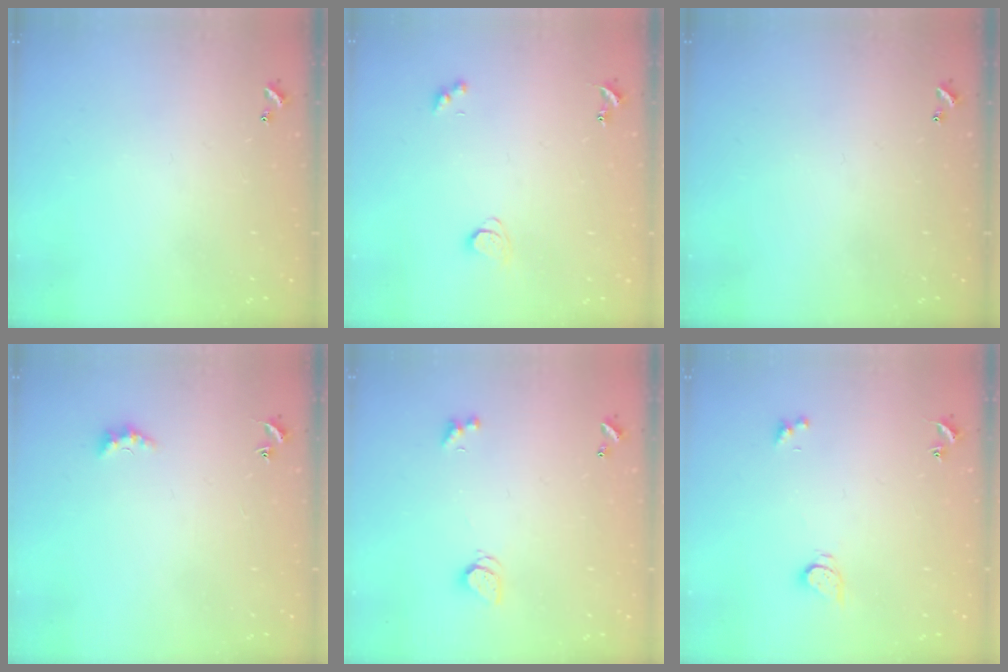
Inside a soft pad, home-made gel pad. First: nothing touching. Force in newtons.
{"total": 1.7, "press": 1.7, "slide": 0.3}
{"total": 0.0}
{"total": 2.4, "press": 2.4, "slide": 0.6}
{"total": 2.0, "press": 2.0, "slide": 0.3}
{"total": 2.9, "press": 2.9, "slide": 0.5}